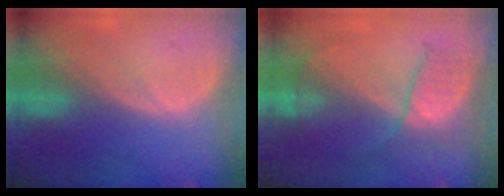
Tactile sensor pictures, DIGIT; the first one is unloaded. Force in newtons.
{"total": 5.8, "press": 5.7, "slide": 1.4}